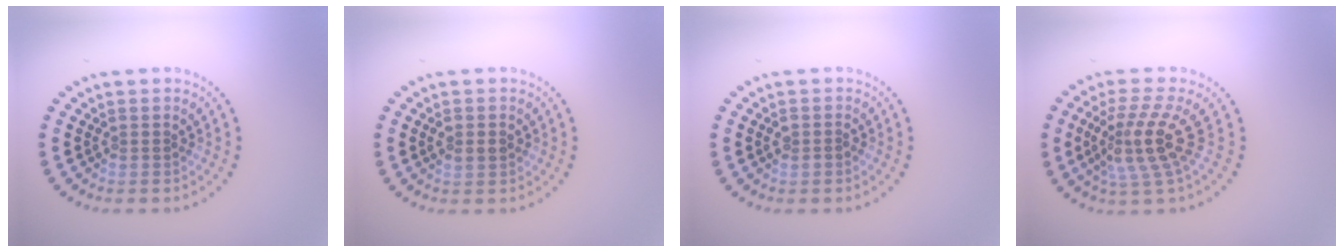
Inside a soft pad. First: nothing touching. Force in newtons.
{"total": 1.5, "press": 1.5, "slide": 0.3}
{"total": 0.9, "press": 0.9, "slide": 0.3}
{"total": 4.1, "press": 3.0, "slide": 2.8}